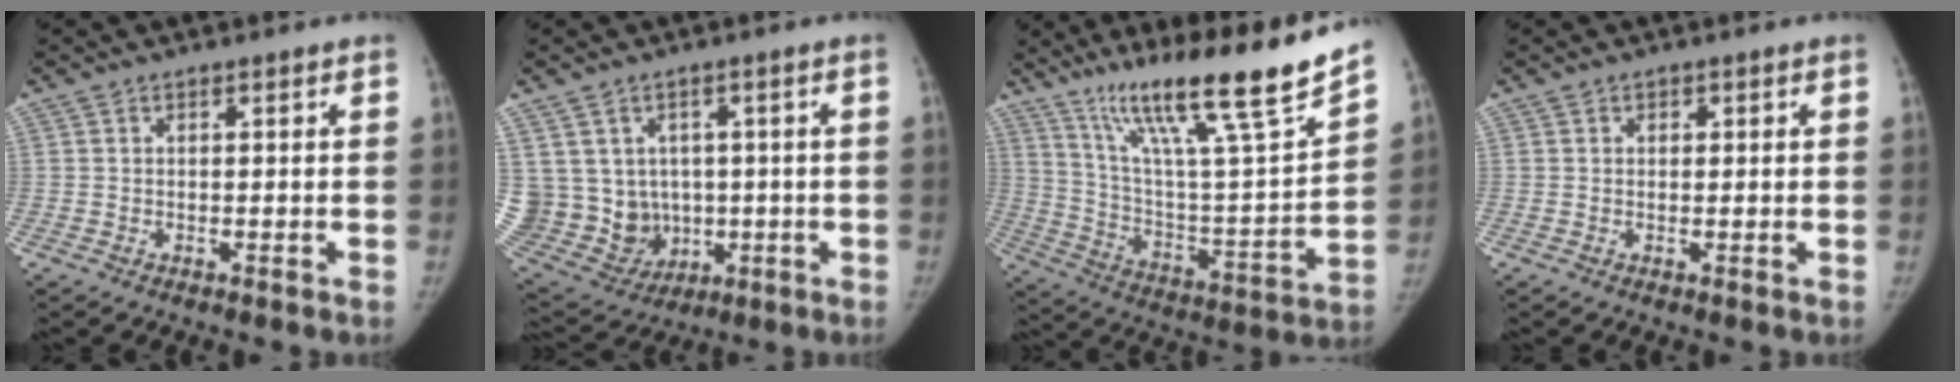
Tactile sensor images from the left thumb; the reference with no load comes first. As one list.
[{"total": 15.4, "force": [0.7, 13.7, 7.0], "torque": [-0.135, 0.010, 0.051]}, {"total": 25.0, "force": [18.3, 1.6, 17.0], "torque": [-0.250, -0.078, 0.313]}, {"total": 0.9, "force": [0.4, 0.7, 0.3], "torque": [0.004, -0.001, 0.005]}]